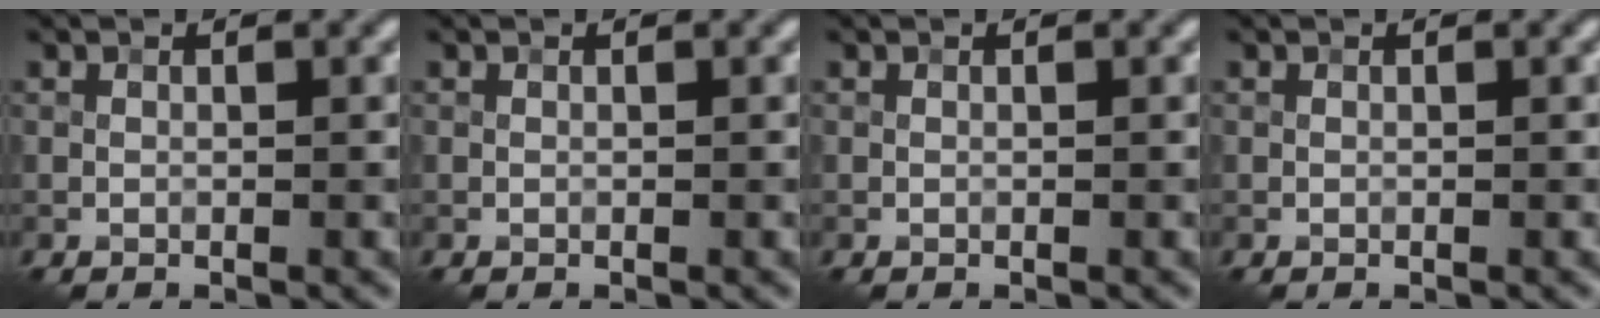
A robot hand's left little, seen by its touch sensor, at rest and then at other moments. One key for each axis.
{"total": 0.0}
{"total": 0.0}
{"total": 0.0}